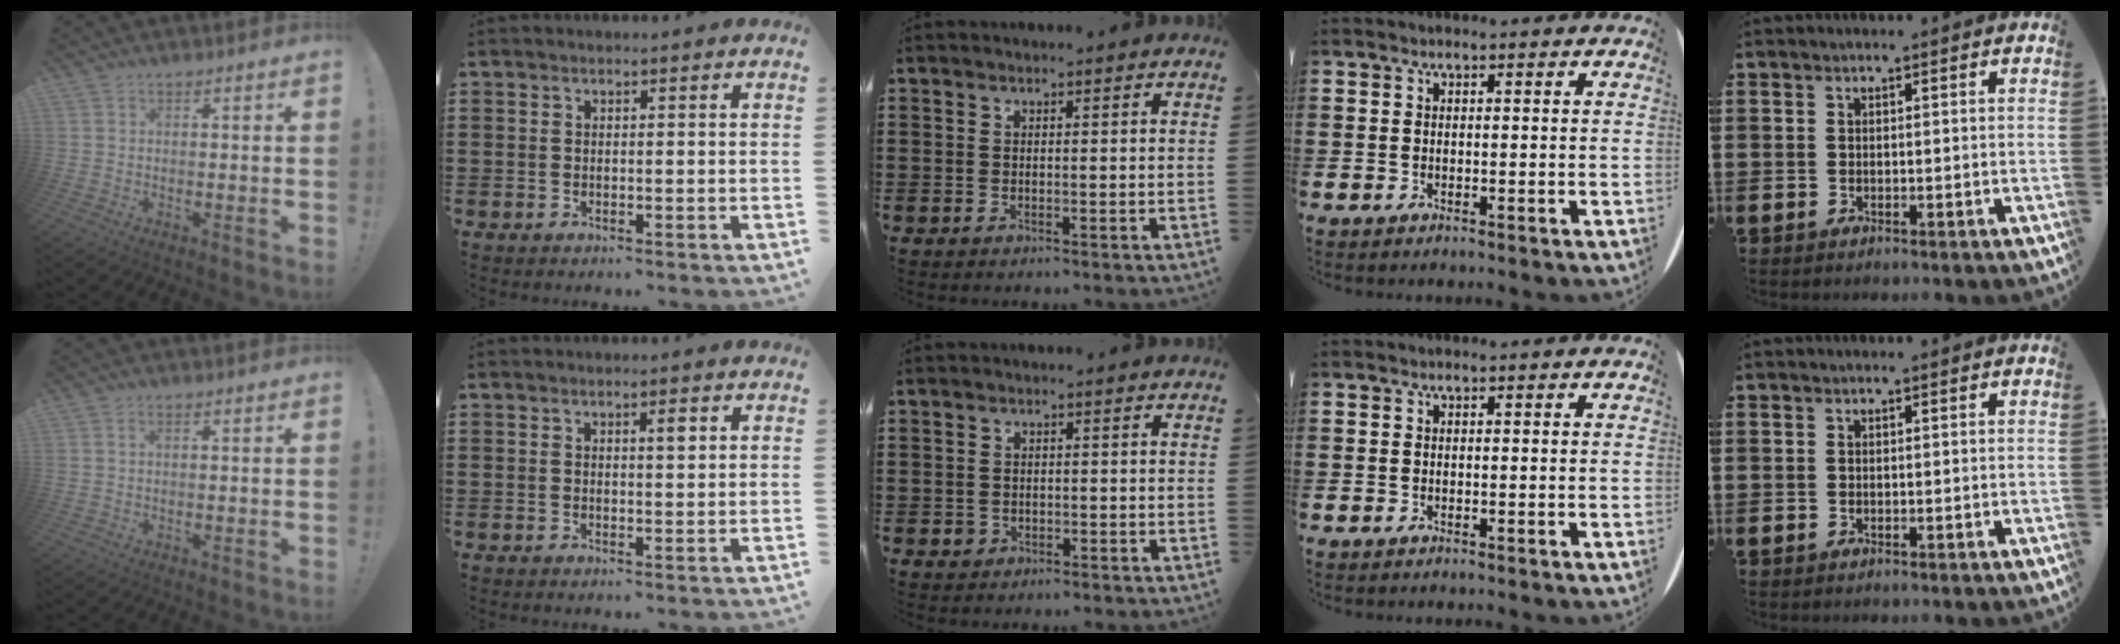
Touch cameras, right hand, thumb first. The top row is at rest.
{"thumb": {"total": 0.7, "force": [0.2, 0.2, 0.6], "torque": [-0.013, 0.003, 0.004]}, "index": {"total": 1.6, "force": [0.6, 0.3, 1.5], "torque": [-0.020, 0.000, 0.007]}, "middle": {"total": 1.1, "force": [-0.6, 0.9, 0.3], "torque": [-0.008, 0.003, -0.014]}}